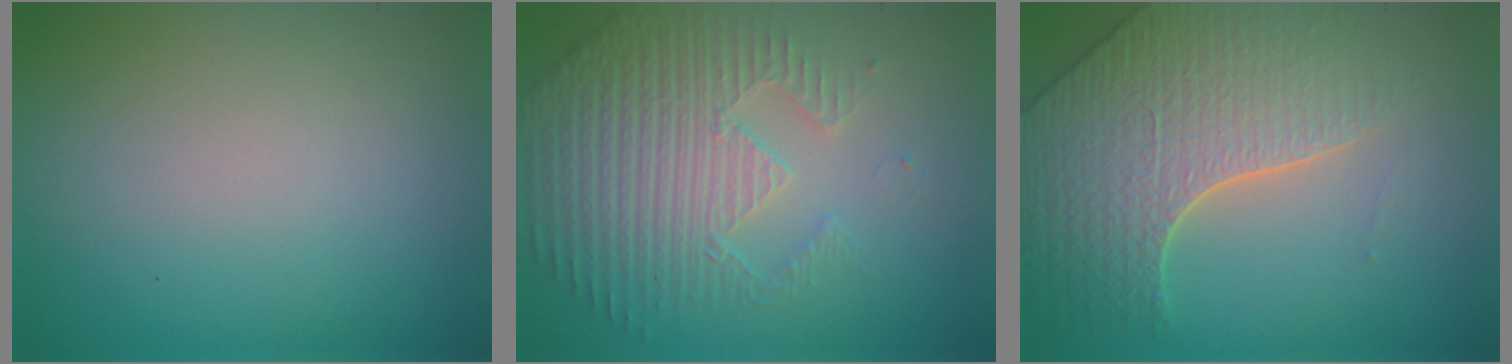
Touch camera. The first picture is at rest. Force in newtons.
{"total": 4.4, "press": 4.2, "slide": 1.4}
{"total": 5.8, "press": 4.9, "slide": 3.0}